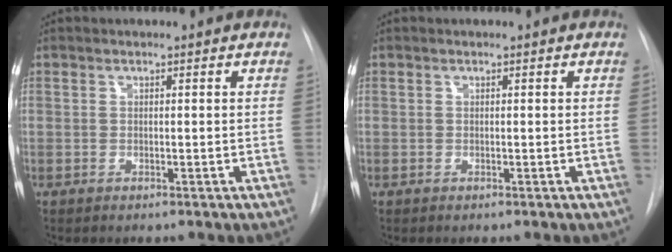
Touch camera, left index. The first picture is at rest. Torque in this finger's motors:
{"motor_torque": [0.00, 0.00, 0.00, 0.00]}